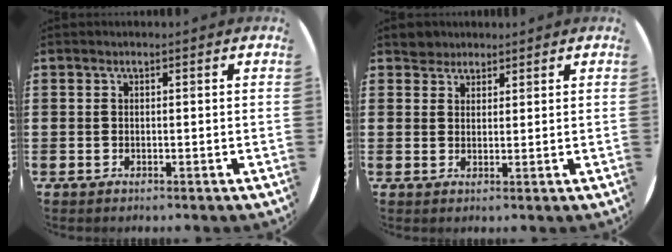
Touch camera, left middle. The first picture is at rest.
{"total": 2.5, "force": [2.2, 1.1, -0.3], "torque": [0.007, 0.002, 0.044]}